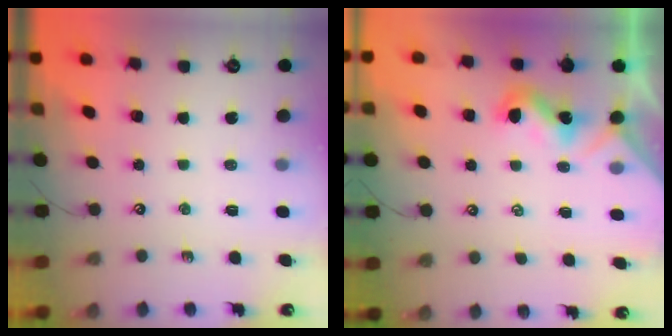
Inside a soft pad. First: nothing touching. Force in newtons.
{"total": 1.3, "press": 1.2, "slide": 0.3}